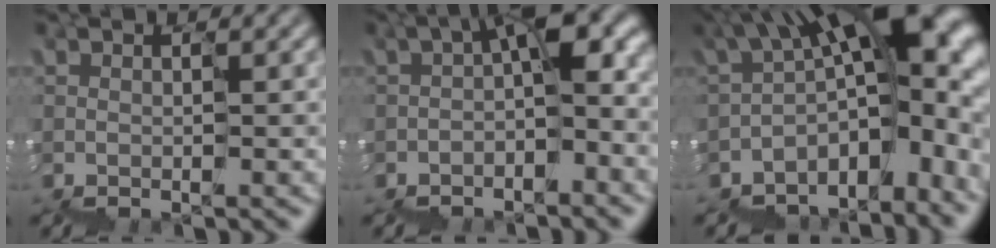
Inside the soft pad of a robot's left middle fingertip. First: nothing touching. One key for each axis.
{"total": 6.3, "fx": -1.1, "fy": 2.2, "fz": 5.8, "tx": -0.092, "ty": 0.020, "tz": -0.019}
{"total": 12.5, "fx": -2.3, "fy": 6.6, "fz": 10.4, "tx": -0.149, "ty": 0.013, "tz": -0.025}